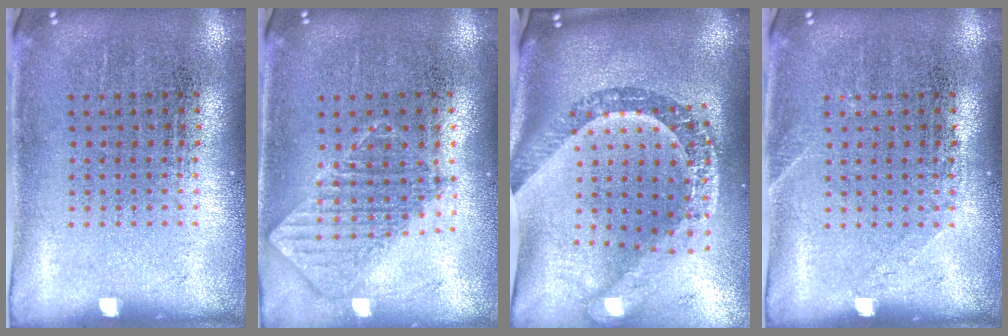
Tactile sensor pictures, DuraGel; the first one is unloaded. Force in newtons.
{"total": 0.9, "press": 0.9, "slide": 0.1}
{"total": 3.3, "press": 2.4, "slide": 2.3}
{"total": 0.9, "press": 0.9, "slide": 0.2}